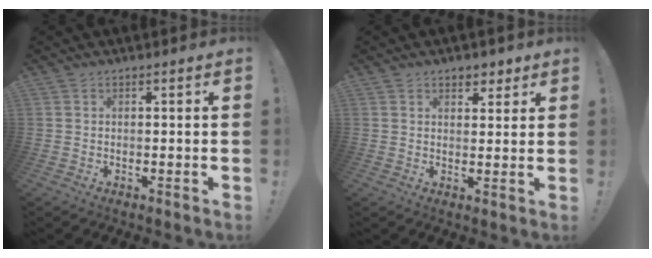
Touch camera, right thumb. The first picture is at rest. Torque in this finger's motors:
{"motor_torque": [-0.22, 0.28, 0.27, 0.06, -0.03]}